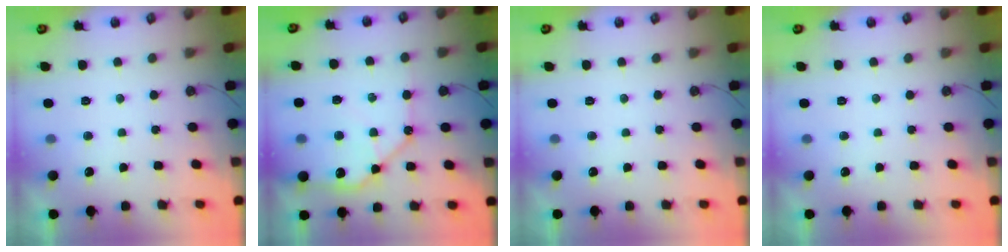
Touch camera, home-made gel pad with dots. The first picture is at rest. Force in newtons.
{"total": 12.9, "press": 12.8, "slide": 1.5}
{"total": 0.0}
{"total": 0.0}